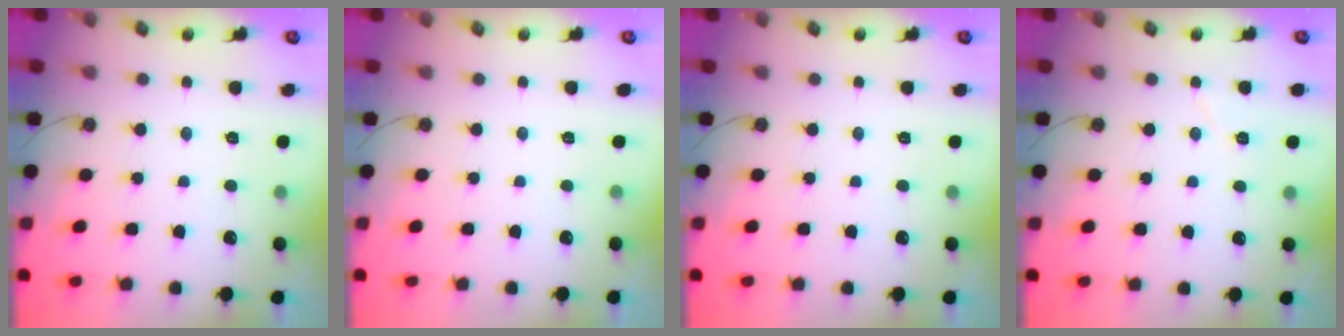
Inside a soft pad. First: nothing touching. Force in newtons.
{"total": 0.0}
{"total": 0.0}
{"total": 4.8, "press": 4.2, "slide": 2.3}